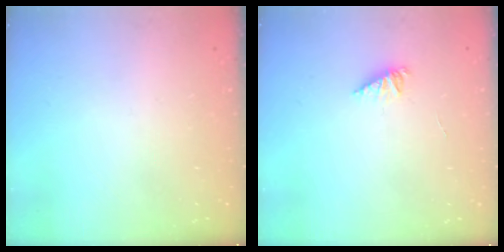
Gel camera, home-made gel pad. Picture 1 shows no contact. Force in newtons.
{"total": 1.7, "press": 1.6, "slide": 0.4}